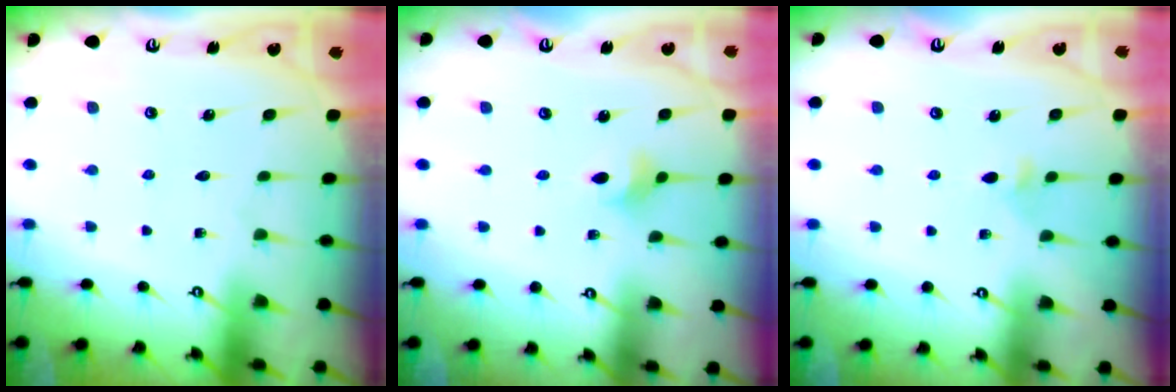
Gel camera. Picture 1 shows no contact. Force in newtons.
{"total": 3.1, "press": 3.0, "slide": 0.6}
{"total": 3.3, "press": 3.2, "slide": 0.7}